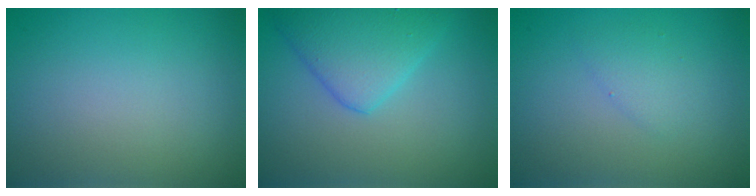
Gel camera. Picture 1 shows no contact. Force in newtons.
{"total": 5.0, "press": 5.0, "slide": 0.2}
{"total": 1.4, "press": 1.4, "slide": 0.1}